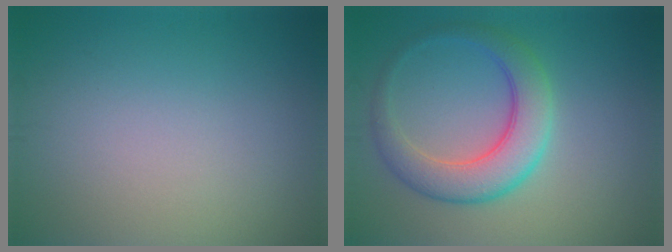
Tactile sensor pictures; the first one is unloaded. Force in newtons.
{"total": 5.5, "press": 5.5, "slide": 0.2}